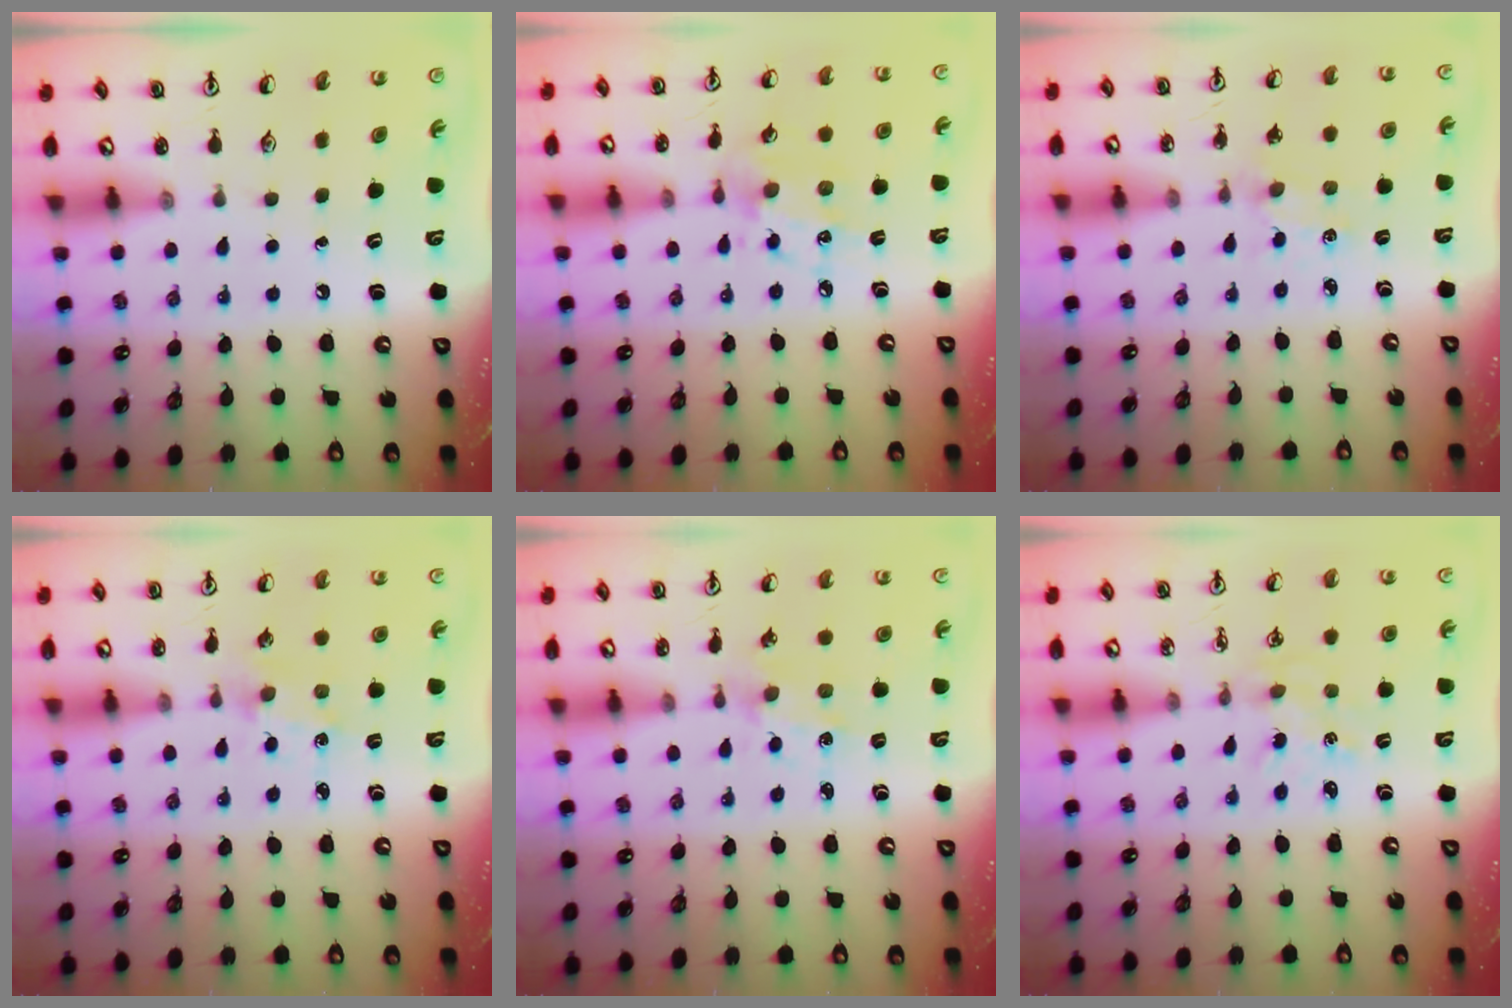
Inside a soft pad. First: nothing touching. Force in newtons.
{"total": 9.1, "press": 9.0, "slide": 0.6}
{"total": 0.7, "press": 0.7, "slide": 0.2}
{"total": 1.5, "press": 1.4, "slide": 0.1}
{"total": 1.6, "press": 1.6, "slide": 0.1}
{"total": 0.8, "press": 0.8, "slide": 0.2}